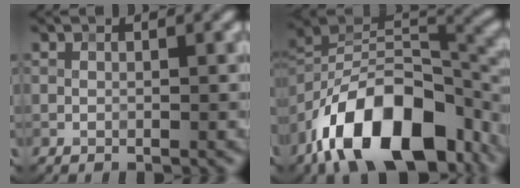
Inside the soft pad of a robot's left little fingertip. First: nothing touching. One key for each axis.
{"total": 15.7, "fx": -9.5, "fy": 7.0, "fz": 10.4, "tx": -0.178, "ty": 0.015, "tz": -0.174}